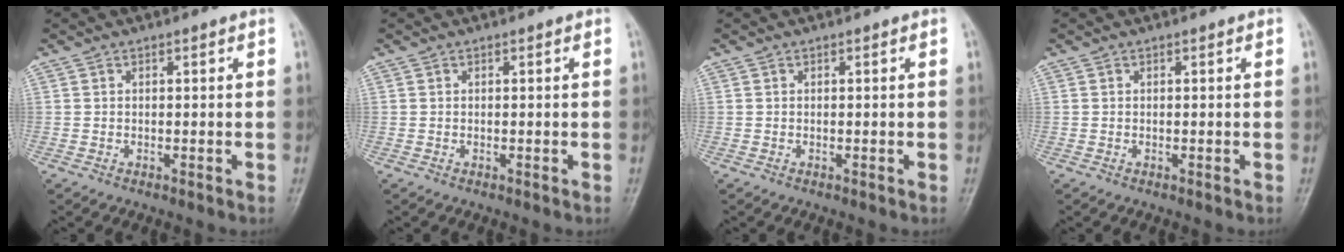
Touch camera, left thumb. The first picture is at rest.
{"total": 0.0}
{"total": 0.0}
{"total": 0.0}